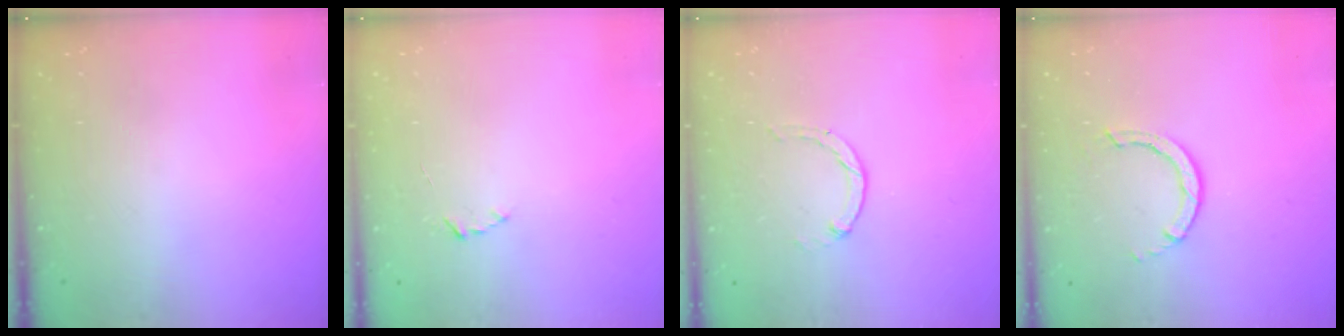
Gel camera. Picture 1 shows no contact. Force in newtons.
{"total": 1.9, "press": 1.9, "slide": 0.2}
{"total": 0.8, "press": 0.7, "slide": 0.2}
{"total": 2.8, "press": 2.8, "slide": 0.2}